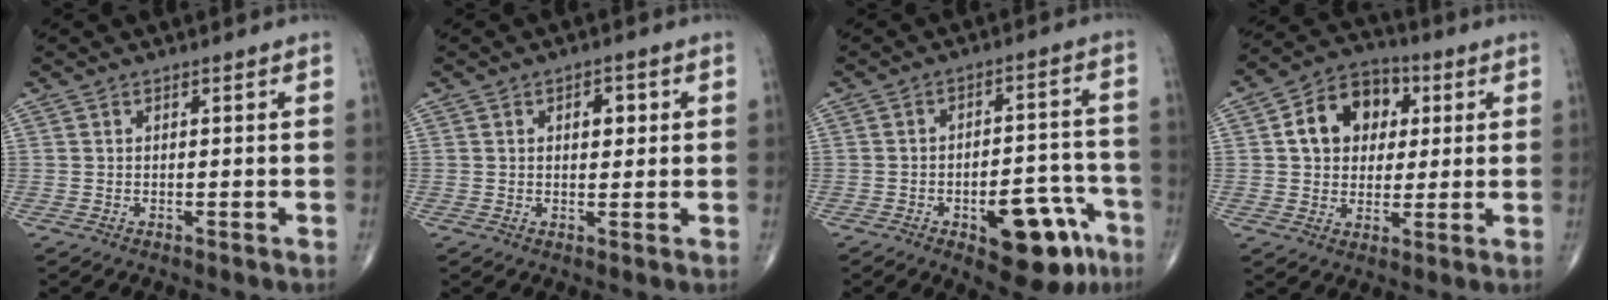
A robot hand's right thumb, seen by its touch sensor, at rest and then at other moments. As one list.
[{"total": 3.6, "force": [1.0, 2.1, 2.7], "torque": [-0.026, -0.001, 0.012]}, {"total": 17.0, "force": [-8.4, 7.2, 12.9], "torque": [-0.129, 0.064, -0.102]}, {"total": 12.4, "force": [2.9, 9.5, 7.5], "torque": [-0.087, 0.009, 0.039]}]